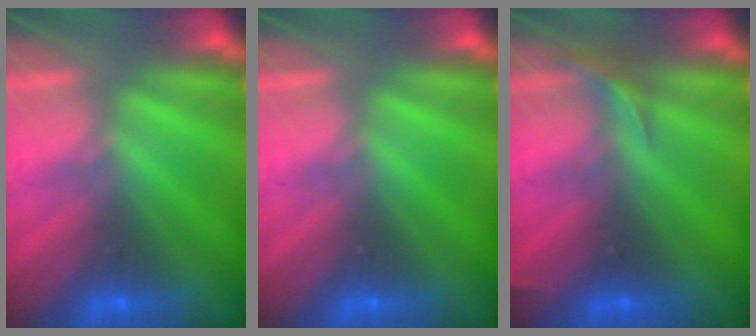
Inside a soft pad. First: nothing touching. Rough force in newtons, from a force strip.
{"total": 0.0}
{"total": 2.9}